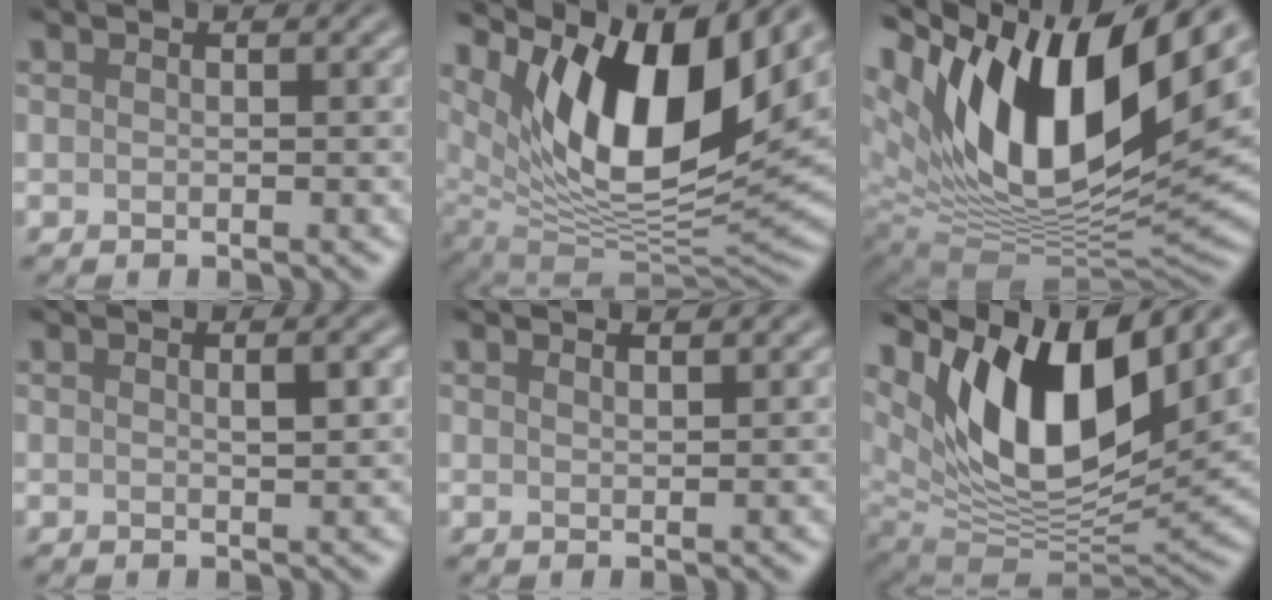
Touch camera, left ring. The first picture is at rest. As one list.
[{"total": 13.8, "force": [6.1, 5.7, 11.0], "torque": [-0.188, -0.011, 0.117]}, {"total": 17.0, "force": [6.5, 7.8, 13.7], "torque": [-0.255, 0.004, 0.108]}, {"total": 1.7, "force": [0.5, 0.4, 1.5], "torque": [-0.021, 0.000, 0.009]}, {"total": 0.9, "force": [0.8, 0.1, 0.3], "torque": [0.001, 0.001, 0.013]}, {"total": 12.5, "force": [6.1, 5.3, 9.6], "torque": [-0.154, -0.010, 0.117]}]